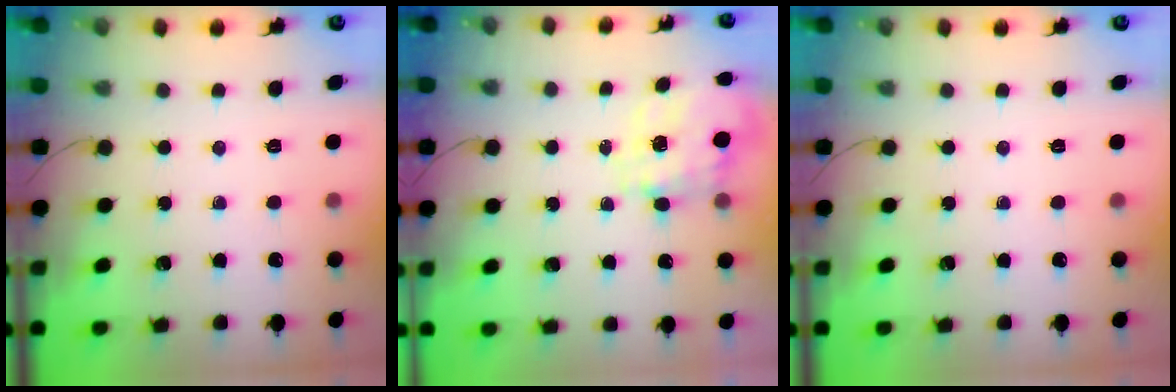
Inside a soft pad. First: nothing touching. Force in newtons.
{"total": 3.4, "press": 3.3, "slide": 1.0}
{"total": 0.0}